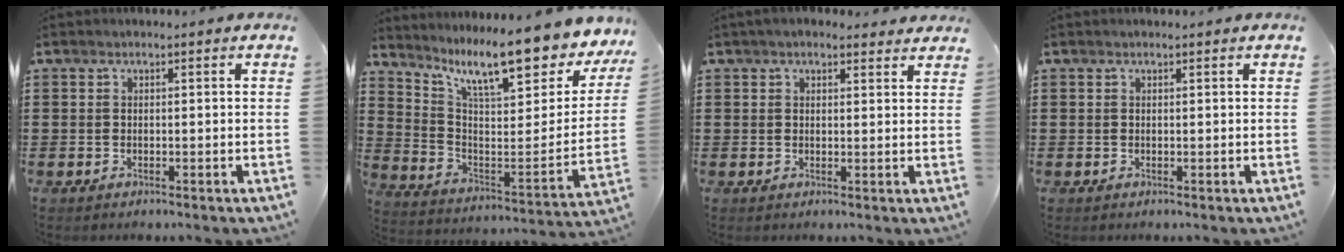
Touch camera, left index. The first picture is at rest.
{"total": 12.5, "force": [9.6, 1.7, 7.7], "torque": [-0.154, -0.078, 0.156]}
{"total": 2.3, "force": [2.0, 0.8, 0.7], "torque": [-0.019, 0.003, 0.038]}
{"total": 0.0}